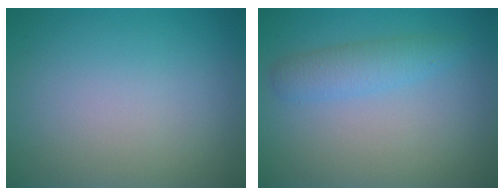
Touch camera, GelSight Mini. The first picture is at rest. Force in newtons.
{"total": 2.4, "press": 2.4, "slide": 0.1}